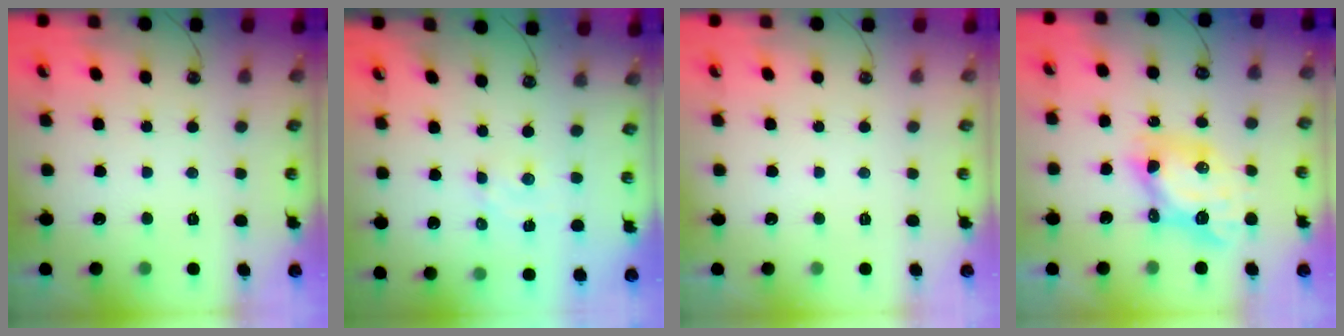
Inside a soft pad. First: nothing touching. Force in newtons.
{"total": 2.1, "press": 2.0, "slide": 0.5}
{"total": 0.0}
{"total": 8.7, "press": 8.6, "slide": 0.9}